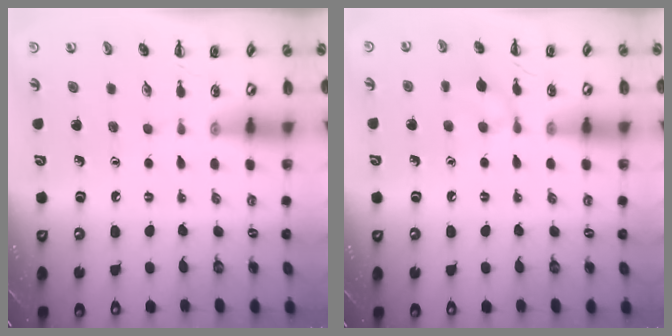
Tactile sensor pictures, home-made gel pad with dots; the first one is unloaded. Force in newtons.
{"total": 7.3, "press": 6.9, "slide": 2.1}